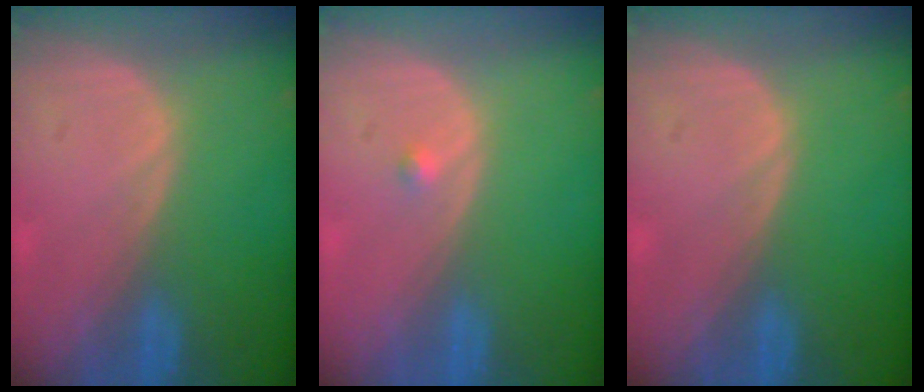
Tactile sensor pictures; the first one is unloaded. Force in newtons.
{"total": 0.8, "press": 0.6, "slide": 0.4}
{"total": 0.0}